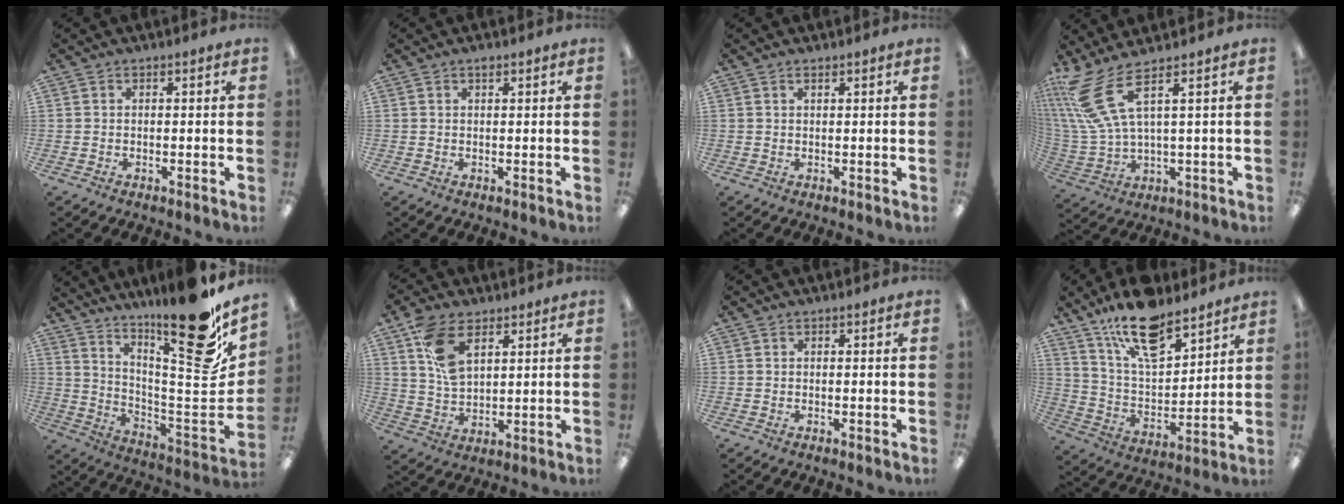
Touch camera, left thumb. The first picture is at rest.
{"total": 1.1, "force": [0.8, 0.2, 0.7], "torque": [-0.017, 0.001, 0.015]}
{"total": 1.1, "force": [0.8, 0.2, 0.7], "torque": [-0.016, 0.001, 0.013]}
{"total": 13.5, "force": [6.2, 4.3, 11.2], "torque": [-0.257, -0.024, 0.108]}
{"total": 22.2, "force": [16.4, 2.8, 14.6], "torque": [-0.201, -0.136, 0.252]}
{"total": 10.5, "force": [5.2, 5.9, 6.9], "torque": [-0.143, -0.006, 0.100]}
{"total": 0.0}
{"total": 17.0, "force": [12.6, 6.7, 9.2], "torque": [-0.166, -0.069, 0.221]}